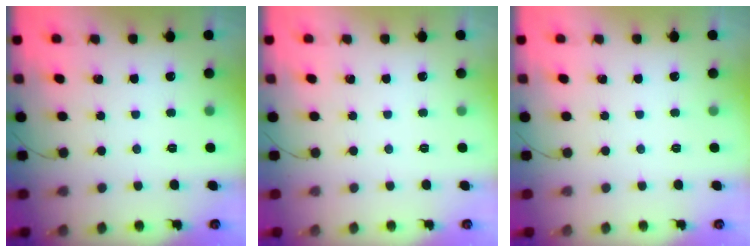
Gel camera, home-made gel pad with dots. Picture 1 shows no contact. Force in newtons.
{"total": 0.0}
{"total": 0.0}